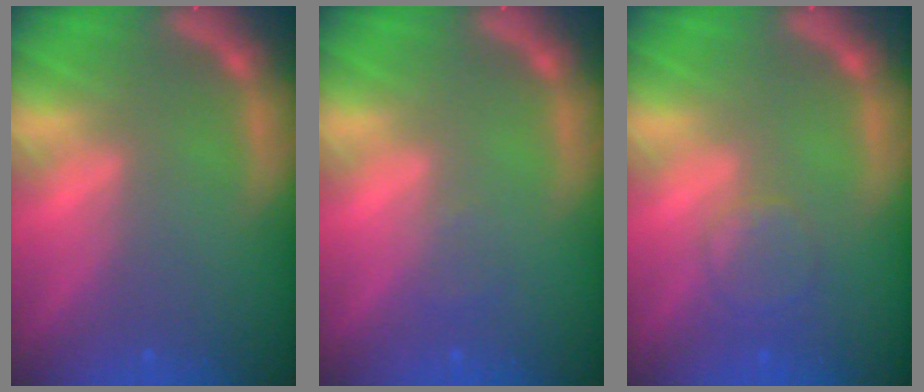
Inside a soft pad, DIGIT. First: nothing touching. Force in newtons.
{"total": 0.9}
{"total": 2.9}